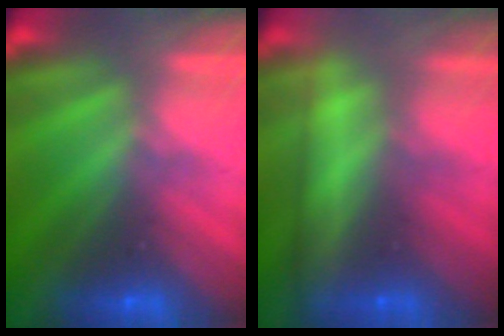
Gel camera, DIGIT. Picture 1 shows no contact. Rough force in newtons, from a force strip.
{"total": 2.4}